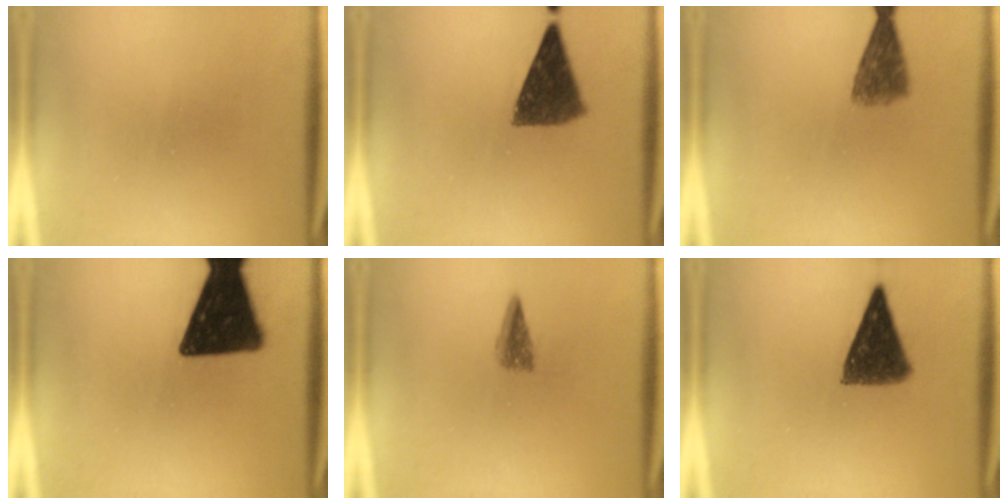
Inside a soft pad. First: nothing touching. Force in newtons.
{"total": 9.7}
{"total": 5.1}
{"total": 17.1}
{"total": 2.7}
{"total": 9.9}